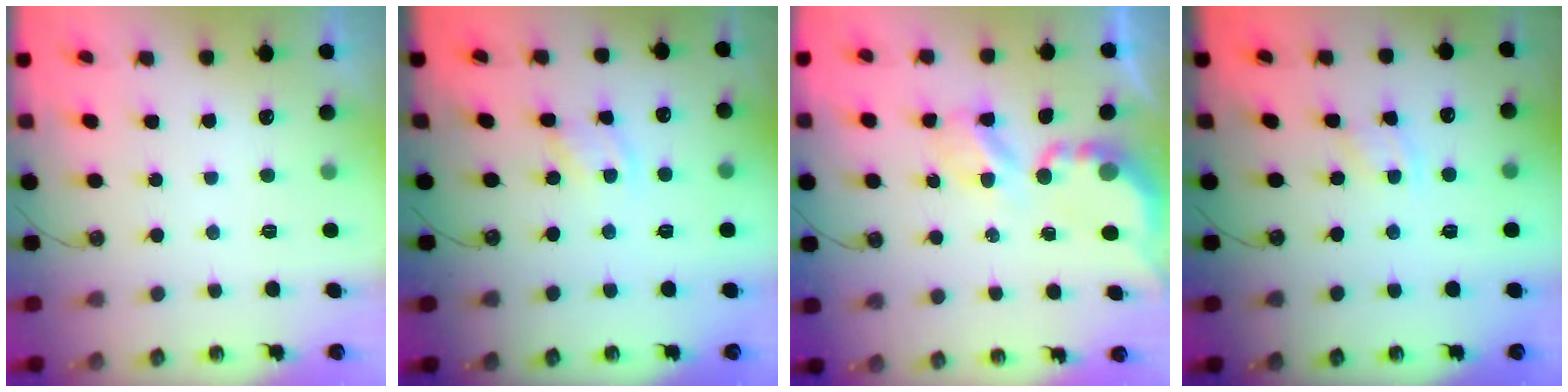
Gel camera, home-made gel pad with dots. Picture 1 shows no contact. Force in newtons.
{"total": 4.1, "press": 4.0, "slide": 0.5}
{"total": 5.1, "press": 5.0, "slide": 0.4}
{"total": 2.4, "press": 2.4, "slide": 0.3}